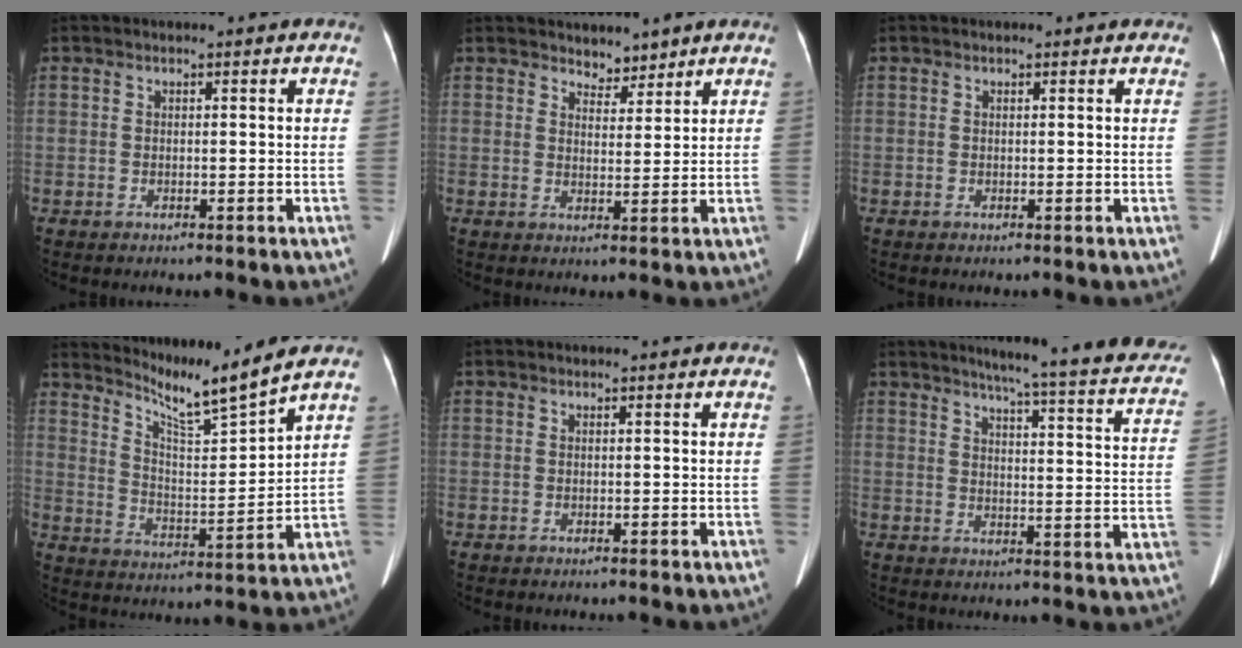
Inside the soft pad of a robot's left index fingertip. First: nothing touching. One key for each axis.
{"total": 2.8, "fx": 2.5, "fy": 1.2, "fz": 0.2, "tx": -0.001, "ty": -0.002, "tz": 0.039}
{"total": 0.6, "fx": 0.4, "fy": 0.3, "fz": 0.3, "tx": -0.010, "ty": 0.005, "tz": 0.003}
{"total": 9.1, "fx": 8.4, "fy": -2.4, "fz": 2.7, "tx": -0.061, "ty": -0.037, "tz": 0.152}
{"total": 0.0}
{"total": 22.6, "fx": 19.3, "fy": 1.3, "fz": 11.8, "tx": -0.148, "ty": -0.045, "tz": 0.213}